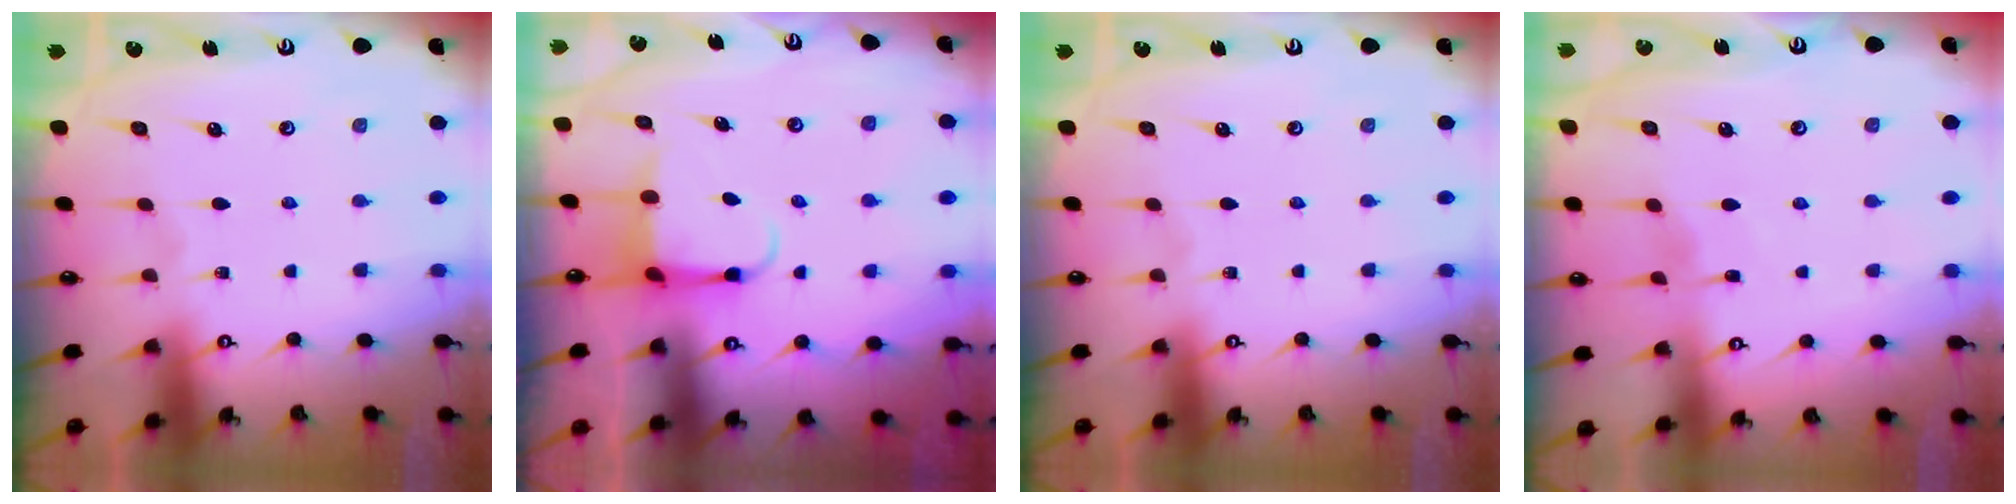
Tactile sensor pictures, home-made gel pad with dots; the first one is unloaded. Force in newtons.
{"total": 3.9, "press": 3.9, "slide": 0.4}
{"total": 0.0}
{"total": 4.0, "press": 3.9, "slide": 0.5}